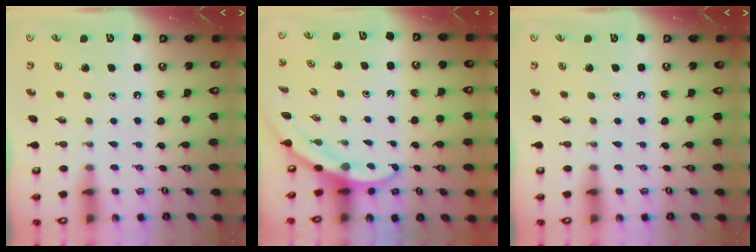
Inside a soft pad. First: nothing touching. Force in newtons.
{"total": 3.1, "press": 3.1, "slide": 0.2}
{"total": 0.0}